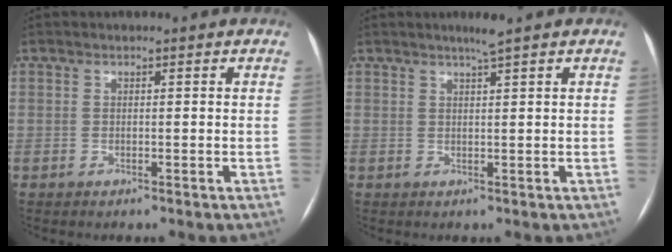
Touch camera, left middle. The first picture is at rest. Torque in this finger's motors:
{"motor_torque": [0.04, -0.02, -0.01, 0.00]}